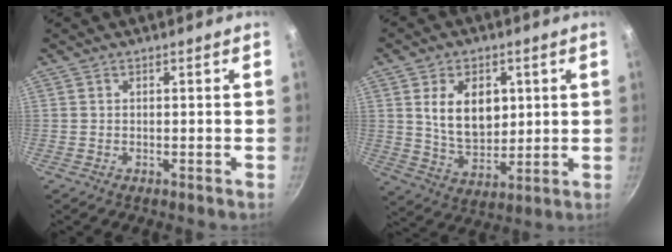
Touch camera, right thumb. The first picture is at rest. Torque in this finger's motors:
{"motor_torque": [-0.80, 1.32, 0.32, 0.39, 0.10]}